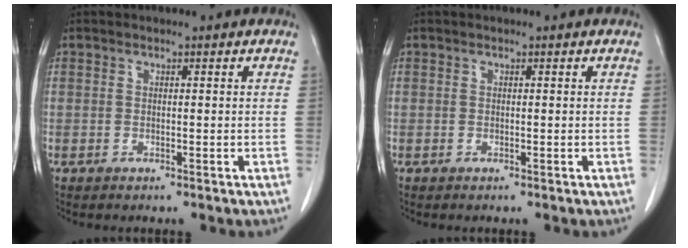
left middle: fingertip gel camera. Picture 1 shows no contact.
{"total": 0.0}